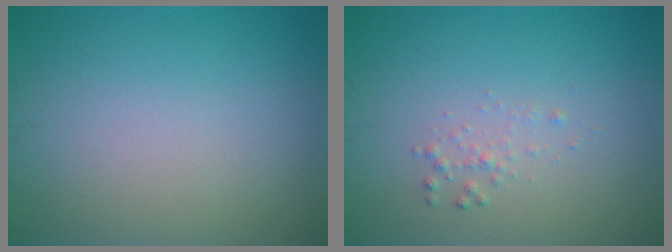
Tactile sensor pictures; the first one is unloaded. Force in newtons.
{"total": 0.9, "press": 0.9, "slide": 0.0}